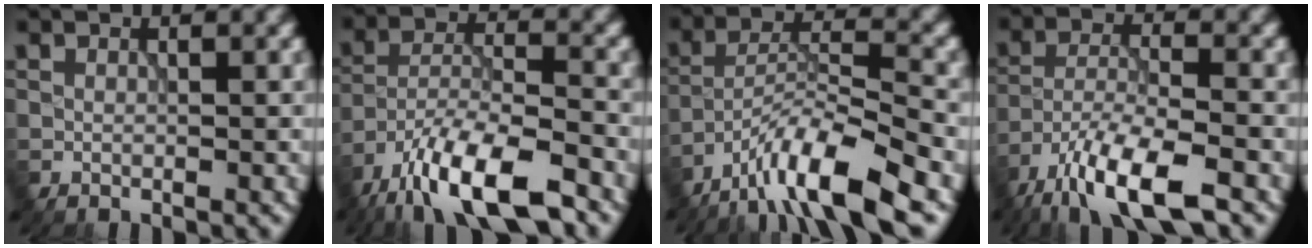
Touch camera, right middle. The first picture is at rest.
{"total": 11.4, "force": [-8.1, 3.4, 7.3], "torque": [-0.125, 0.002, -0.153]}
{"total": 9.3, "force": [-6.5, 1.8, 6.4], "torque": [-0.108, 0.006, -0.125]}
{"total": 9.2, "force": [-6.4, 2.5, 6.1], "torque": [-0.111, -0.006, -0.123]}